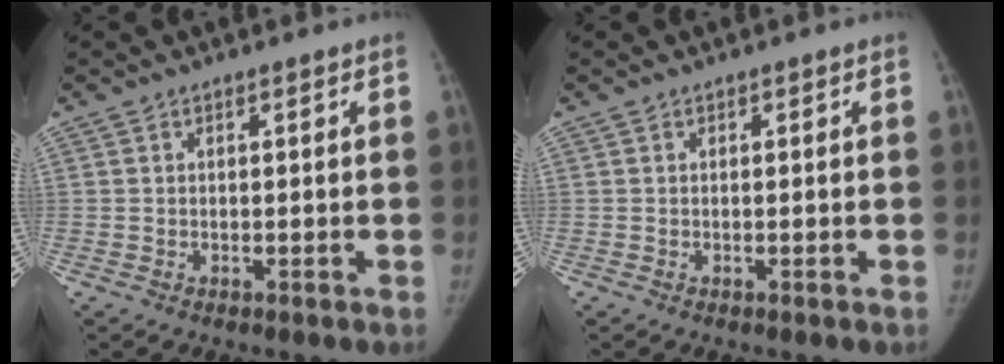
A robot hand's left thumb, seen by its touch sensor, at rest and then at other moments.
{"total": 0.0}